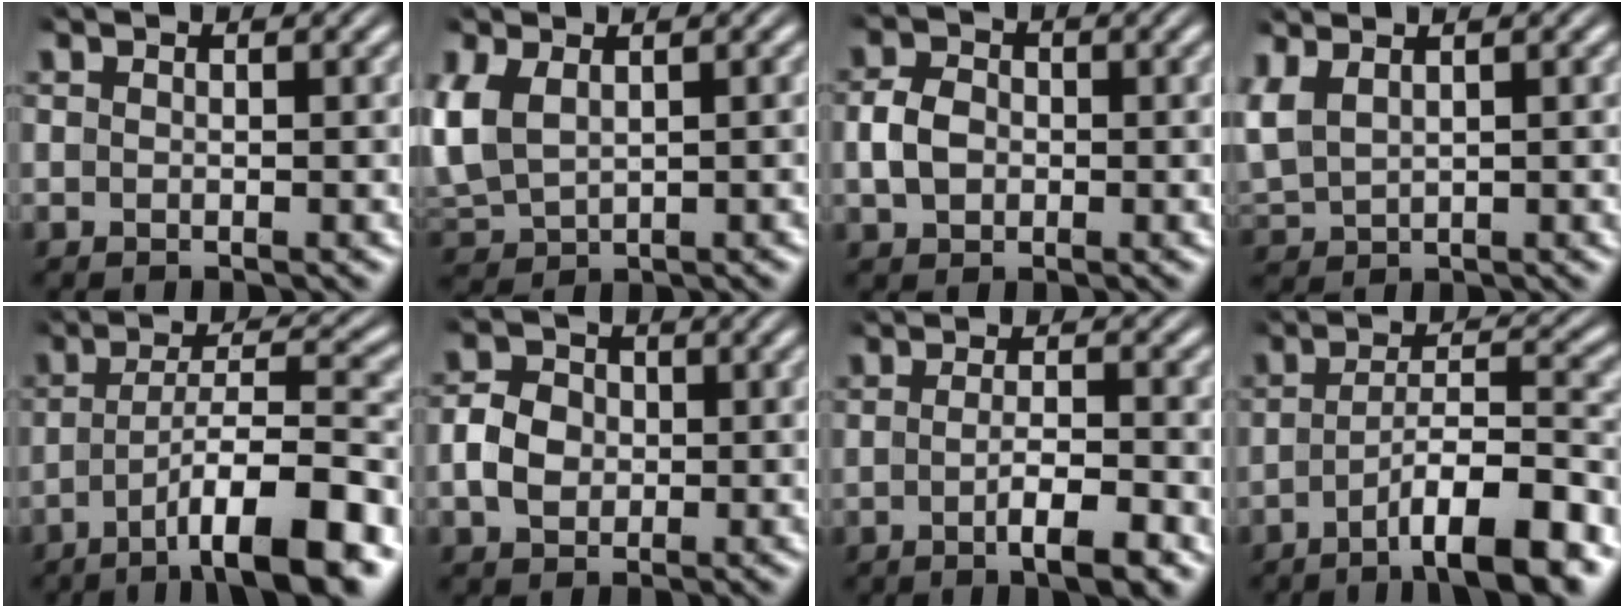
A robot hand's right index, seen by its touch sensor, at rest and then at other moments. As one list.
[{"total": 5.2, "force": [0.3, 4.5, 2.7], "torque": [-0.095, -0.017, 0.021]}, {"total": 2.6, "force": [-0.5, 2.0, 1.6], "torque": [-0.031, 0.002, -0.007]}, {"total": 4.3, "force": [1.5, 3.4, 2.2], "torque": [-0.072, 0.000, 0.033]}, {"total": 8.6, "force": [-4.3, 1.5, 7.3], "torque": [-0.105, -0.001, -0.061]}, {"total": 3.4, "force": [-0.4, 2.7, 1.9], "torque": [-0.032, 0.001, -0.006]}, {"total": 4.2, "force": [-1.5, 0.5, 3.9], "torque": [-0.053, -0.003, -0.025]}, {"total": 7.5, "force": [-4.3, 1.5, 5.9], "torque": [-0.081, 0.003, -0.065]}]